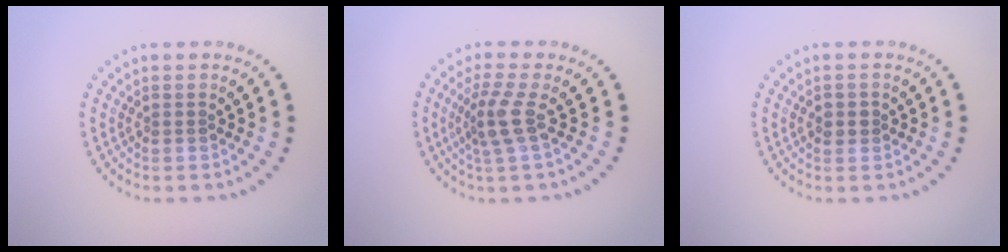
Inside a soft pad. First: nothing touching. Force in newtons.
{"total": 2.9, "press": 2.3, "slide": 1.8}
{"total": 1.4, "press": 1.3, "slide": 0.4}